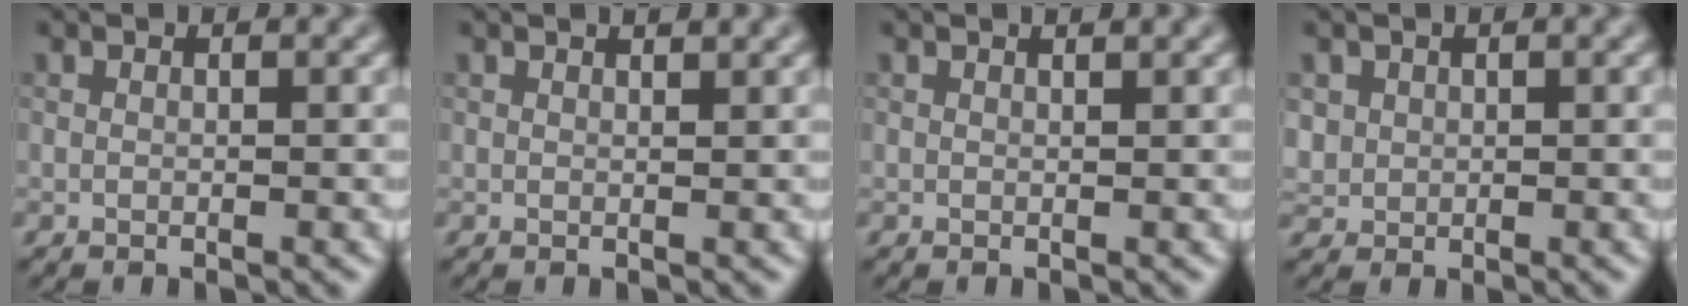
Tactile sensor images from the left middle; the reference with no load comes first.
{"total": 1.7, "force": [1.4, 0.6, 0.8], "torque": [0.008, 0.012, 0.002]}
{"total": 1.4, "force": [1.1, 0.5, 0.7], "torque": [0.006, 0.007, 0.000]}
{"total": 0.7, "force": [0.2, 0.5, -0.4], "torque": [-0.003, 0.004, 0.022]}